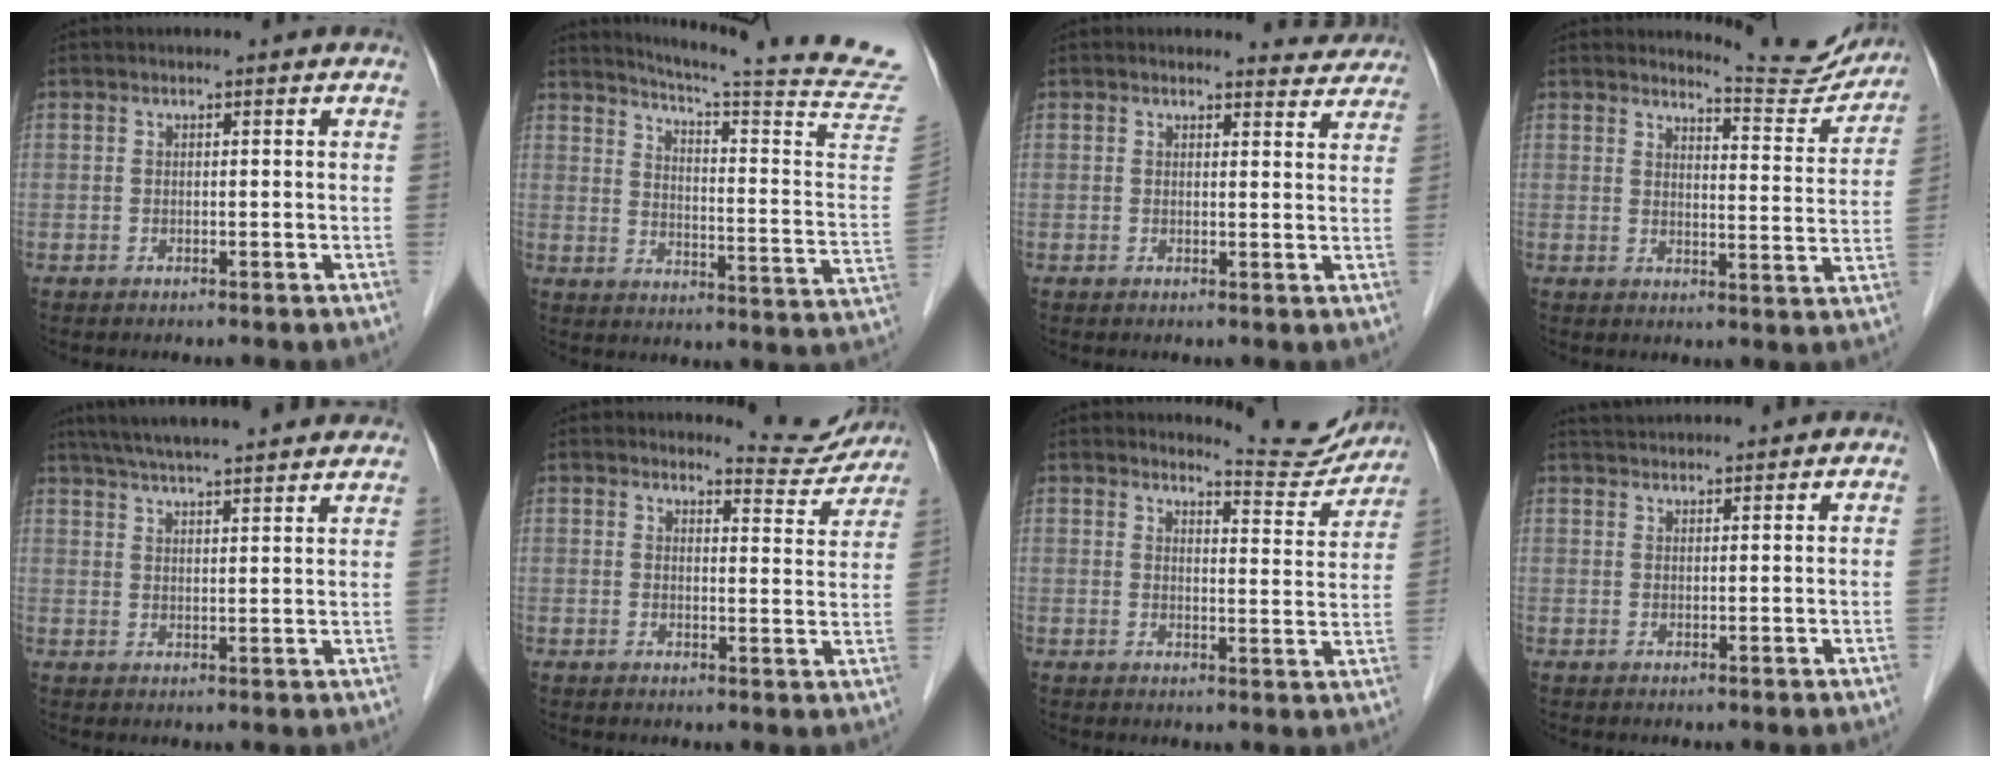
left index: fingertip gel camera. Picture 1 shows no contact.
{"total": 22.6, "force": [20.7, -3.1, 8.6], "torque": [-0.145, -0.139, 0.252]}
{"total": 3.9, "force": [3.7, 1.0, -0.4], "torque": [0.010, -0.015, 0.023]}
{"total": 8.4, "force": [8.4, 0.4, -0.2], "torque": [0.002, -0.036, 0.099]}
{"total": 25.3, "force": [22.6, 2.8, 11.0], "torque": [-0.175, 0.010, 0.286]}
{"total": 6.2, "force": [6.0, 0.8, -0.8], "torque": [0.013, -0.028, 0.060]}
{"total": 7.5, "force": [7.5, 0.5, -0.4], "torque": [0.005, -0.031, 0.087]}
{"total": 4.8, "force": [4.7, 0.4, 1.1], "torque": [-0.019, 0.038, 0.074]}